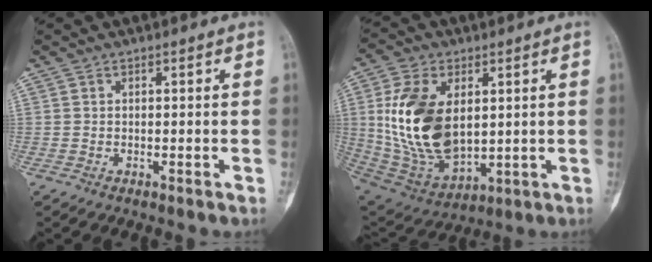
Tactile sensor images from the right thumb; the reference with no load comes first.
{"total": 19.7, "force": [2.8, 11.7, 15.6], "torque": [-0.292, -0.019, 0.070]}